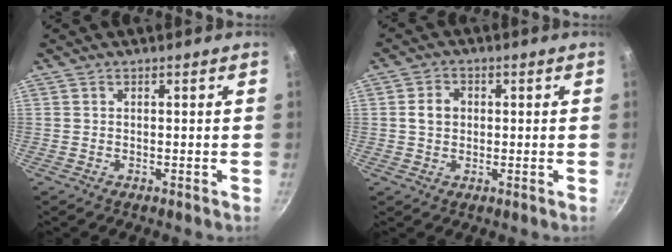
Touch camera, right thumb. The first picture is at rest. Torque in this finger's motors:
{"motor_torque": [-0.62, 0.40, 0.73, -0.29, 0.04]}